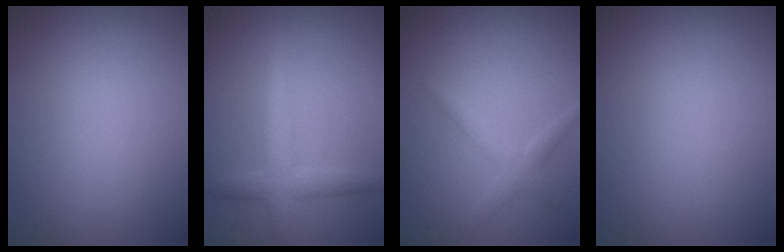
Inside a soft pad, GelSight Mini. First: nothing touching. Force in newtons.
{"total": 3.1, "press": 3.1, "slide": 0.1}
{"total": 1.9, "press": 1.9, "slide": 0.1}
{"total": 0.0}